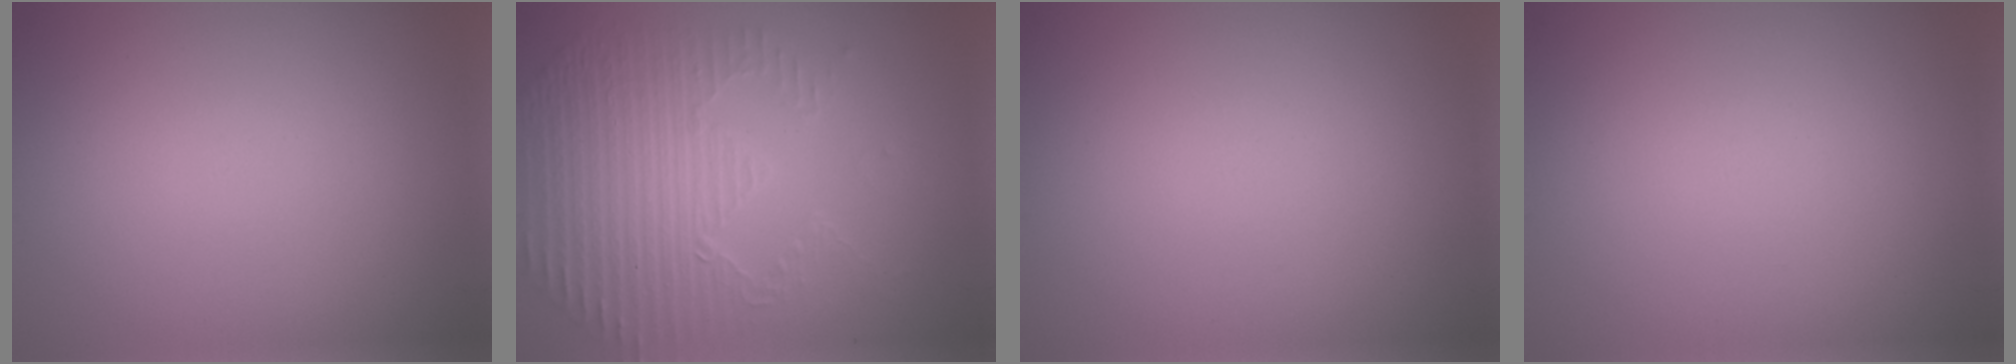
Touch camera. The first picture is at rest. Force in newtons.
{"total": 5.2, "press": 3.6, "slide": 3.7}
{"total": 0.0}
{"total": 0.0}